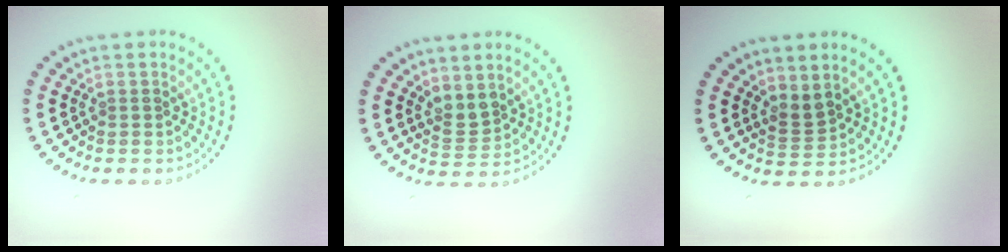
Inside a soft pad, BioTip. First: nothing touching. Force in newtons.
{"total": 1.9, "press": 1.6, "slide": 1.1}
{"total": 1.7, "press": 1.2, "slide": 1.2}